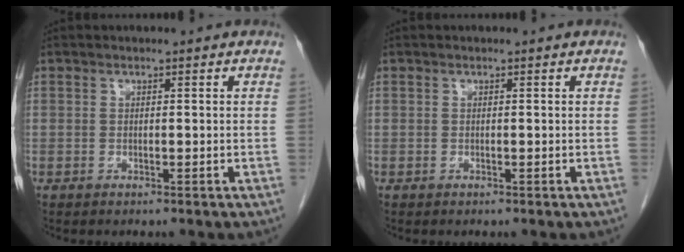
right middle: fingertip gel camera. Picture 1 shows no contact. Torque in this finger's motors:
{"motor_torque": [0.66, -0.42, 0.02, 0.01]}